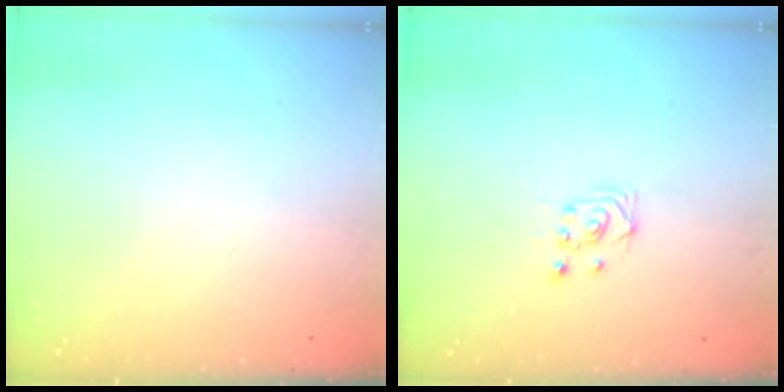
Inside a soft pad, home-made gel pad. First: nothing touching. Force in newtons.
{"total": 2.7, "press": 2.4, "slide": 1.3}